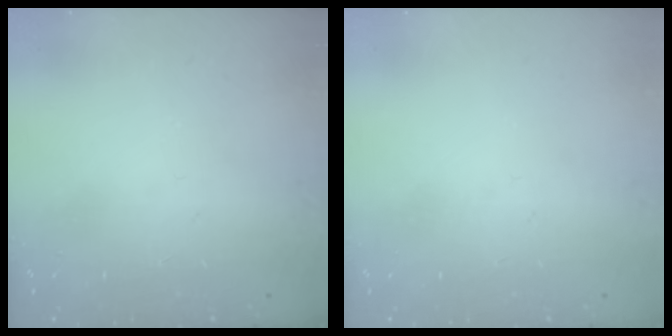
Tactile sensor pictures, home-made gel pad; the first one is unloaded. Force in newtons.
{"total": 0.0}